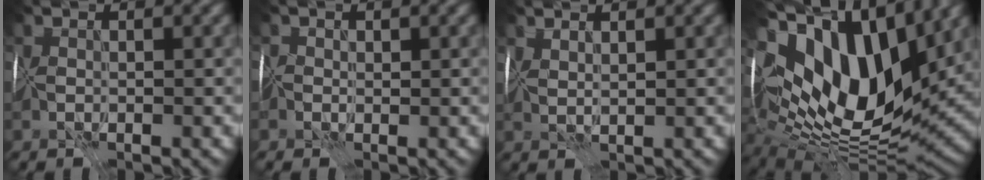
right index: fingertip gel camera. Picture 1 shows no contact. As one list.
[{"total": 1.2, "force": [0.1, 1.2, -0.2], "torque": [0.022, 0.018, -0.002]}, {"total": 2.1, "force": [1.9, -0.8, -0.3], "torque": [0.003, 0.008, 0.044]}, {"total": 16.3, "force": [6.8, 8.5, 12.2], "torque": [-0.243, 0.024, 0.119]}]